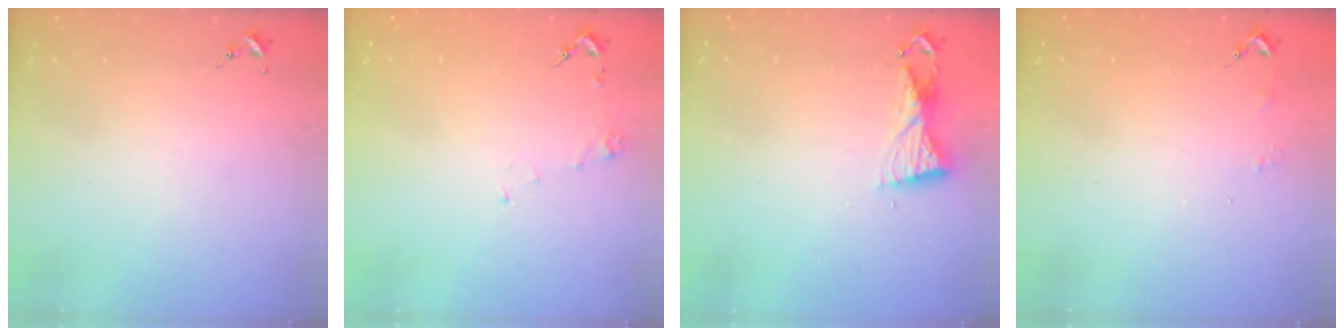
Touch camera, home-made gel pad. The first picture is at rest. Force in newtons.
{"total": 3.7, "press": 3.7, "slide": 0.5}
{"total": 6.2, "press": 6.1, "slide": 0.6}
{"total": 2.9, "press": 2.8, "slide": 0.3}